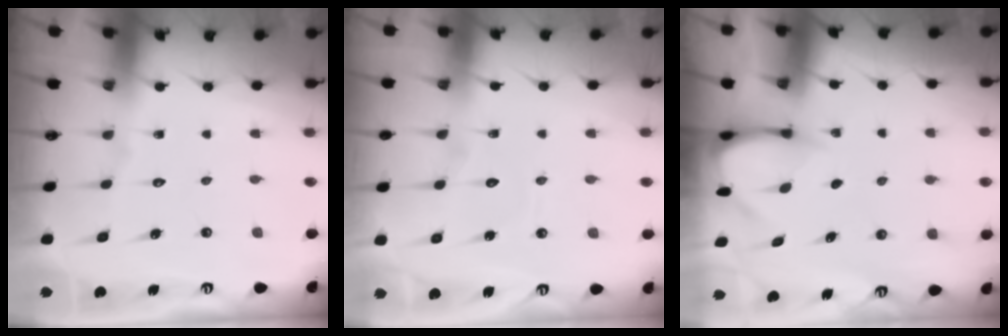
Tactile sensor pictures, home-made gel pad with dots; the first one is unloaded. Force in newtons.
{"total": 4.9, "press": 4.9, "slide": 0.3}
{"total": 3.8, "press": 3.8, "slide": 0.3}